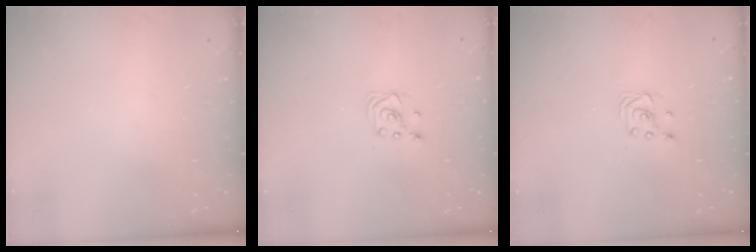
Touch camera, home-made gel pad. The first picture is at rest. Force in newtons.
{"total": 2.9, "press": 2.9, "slide": 0.4}
{"total": 2.6, "press": 2.6, "slide": 0.3}